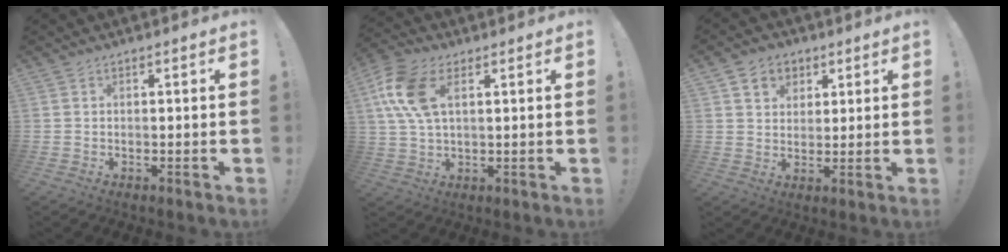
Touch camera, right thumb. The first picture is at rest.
{"total": 12.3, "force": [4.2, 7.0, 9.2], "torque": [-0.196, 0.002, 0.082]}
{"total": 7.0, "force": [3.2, 5.9, 1.7], "torque": [-0.017, -0.018, 0.062]}